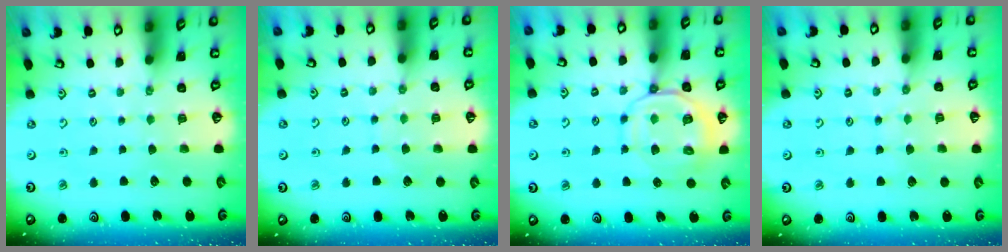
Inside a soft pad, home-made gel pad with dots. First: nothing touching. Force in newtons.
{"total": 5.1, "press": 5.1, "slide": 0.5}
{"total": 12.1, "press": 12.0, "slide": 1.6}
{"total": 5.8, "press": 5.7, "slide": 0.6}